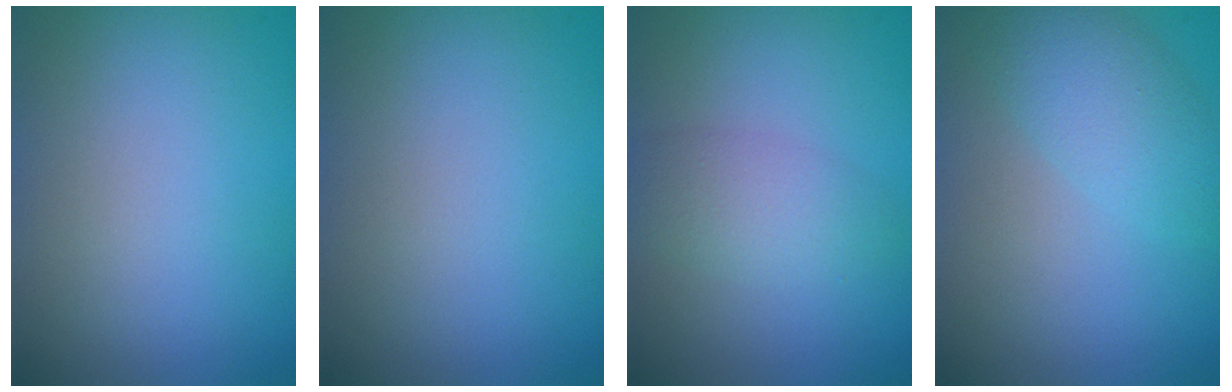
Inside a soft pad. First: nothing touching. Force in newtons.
{"total": 0.0}
{"total": 2.5, "press": 2.4, "slide": 0.2}
{"total": 3.3, "press": 3.3, "slide": 0.1}